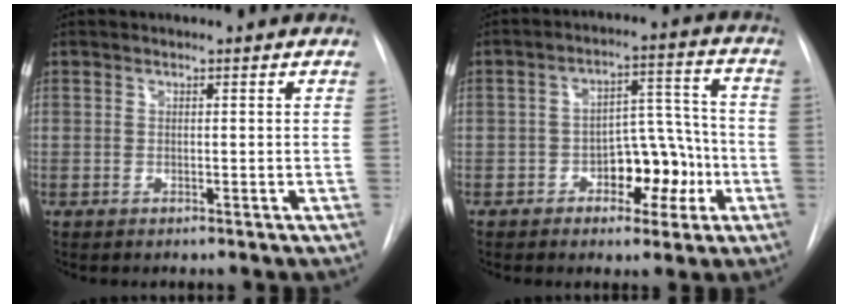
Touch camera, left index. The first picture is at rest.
{"total": 8.9, "force": [-3.5, 4.8, 6.6], "torque": [-0.087, 0.028, -0.049]}